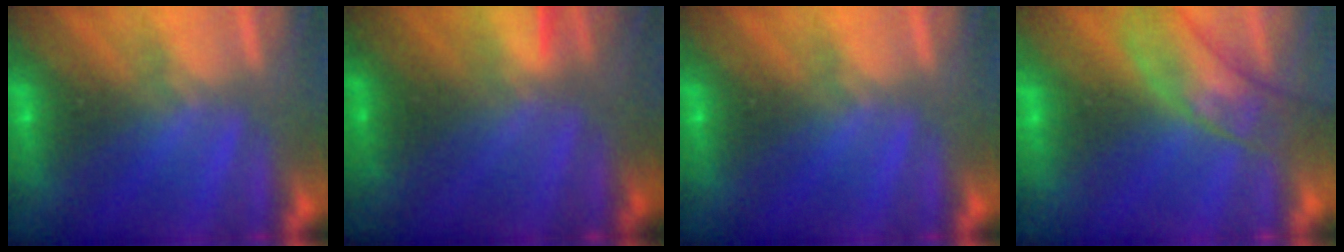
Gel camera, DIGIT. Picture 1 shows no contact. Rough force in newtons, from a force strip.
{"total": 1.6}
{"total": 0.0}
{"total": 2.9}